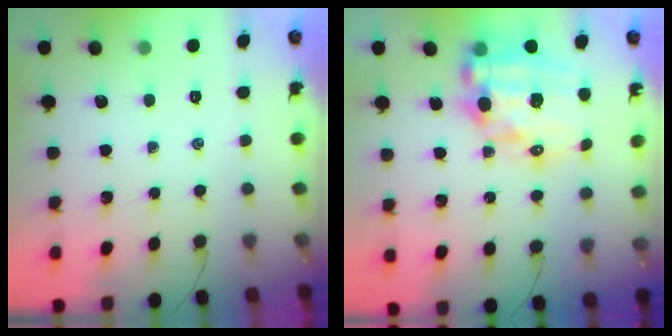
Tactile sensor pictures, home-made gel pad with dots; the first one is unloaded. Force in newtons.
{"total": 18.9, "press": 18.5, "slide": 4.0}